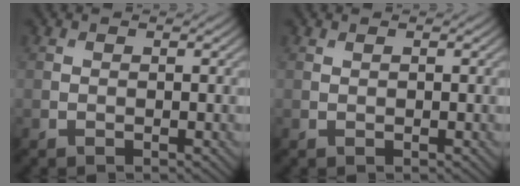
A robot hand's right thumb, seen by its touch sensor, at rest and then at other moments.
{"total": 0.0}